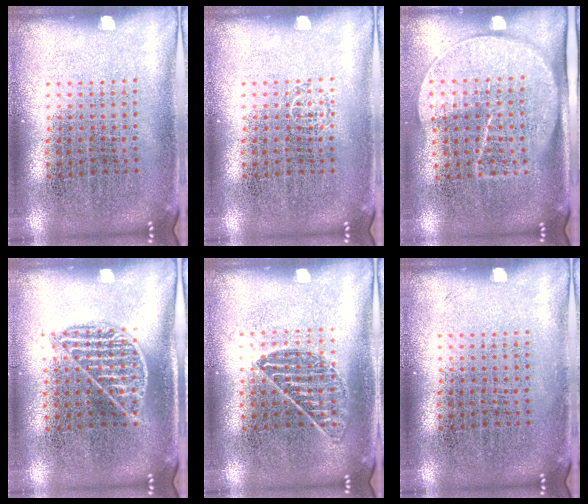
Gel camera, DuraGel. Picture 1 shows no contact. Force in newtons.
{"total": 0.6, "press": 0.6, "slide": 0.1}
{"total": 1.8, "press": 1.5, "slide": 1.0}
{"total": 0.9, "press": 0.9, "slide": 0.3}
{"total": 1.0, "press": 0.9, "slide": 0.4}
{"total": 0.0}